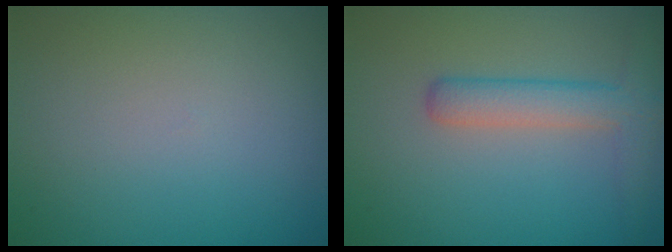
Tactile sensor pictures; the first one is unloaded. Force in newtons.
{"total": 3.5, "press": 3.5, "slide": 0.1}